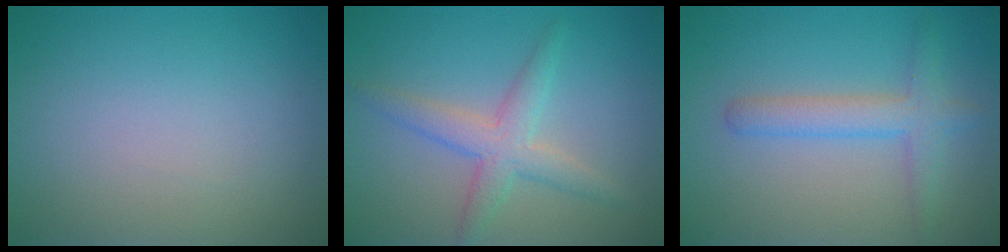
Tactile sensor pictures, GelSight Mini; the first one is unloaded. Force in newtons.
{"total": 3.5, "press": 3.5, "slide": 0.1}
{"total": 3.1, "press": 3.1, "slide": 0.1}